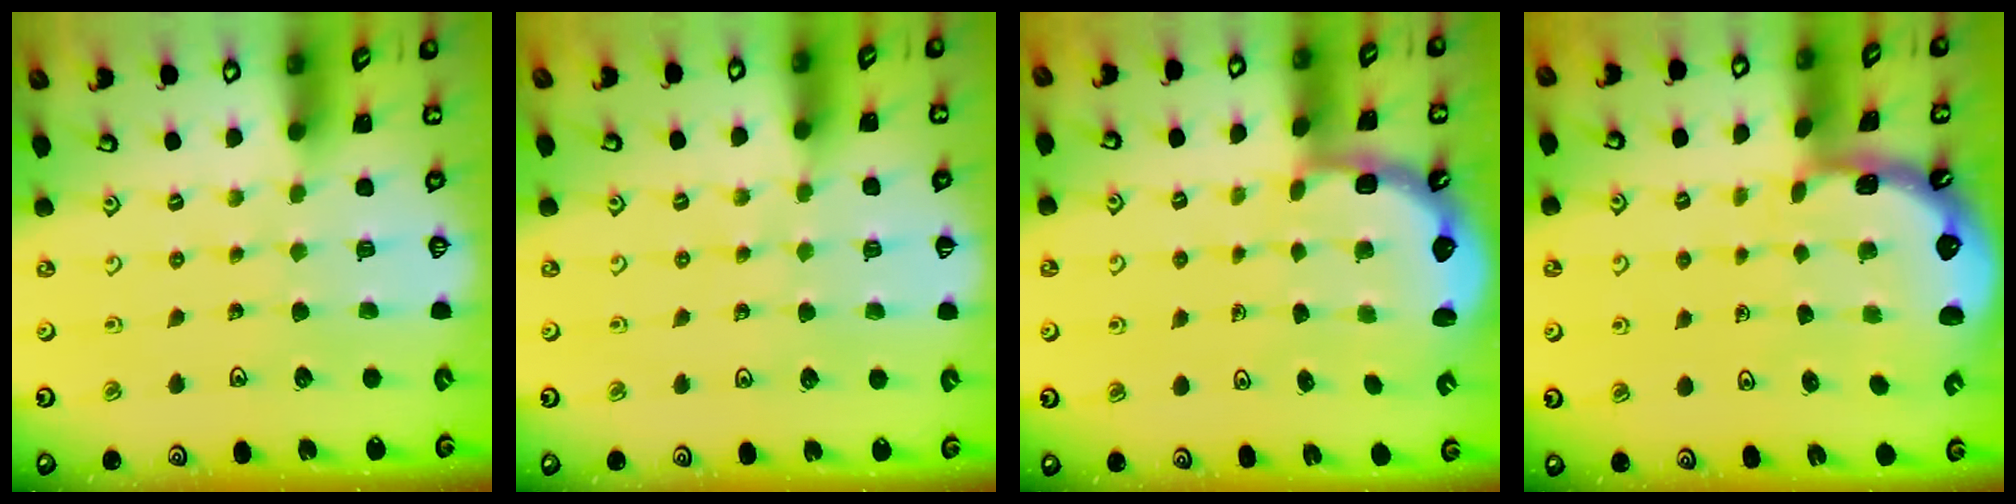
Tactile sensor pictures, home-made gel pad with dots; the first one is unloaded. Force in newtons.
{"total": 3.2, "press": 3.1, "slide": 0.4}
{"total": 2.5, "press": 2.1, "slide": 1.3}
{"total": 1.0, "press": 1.0, "slide": 0.2}